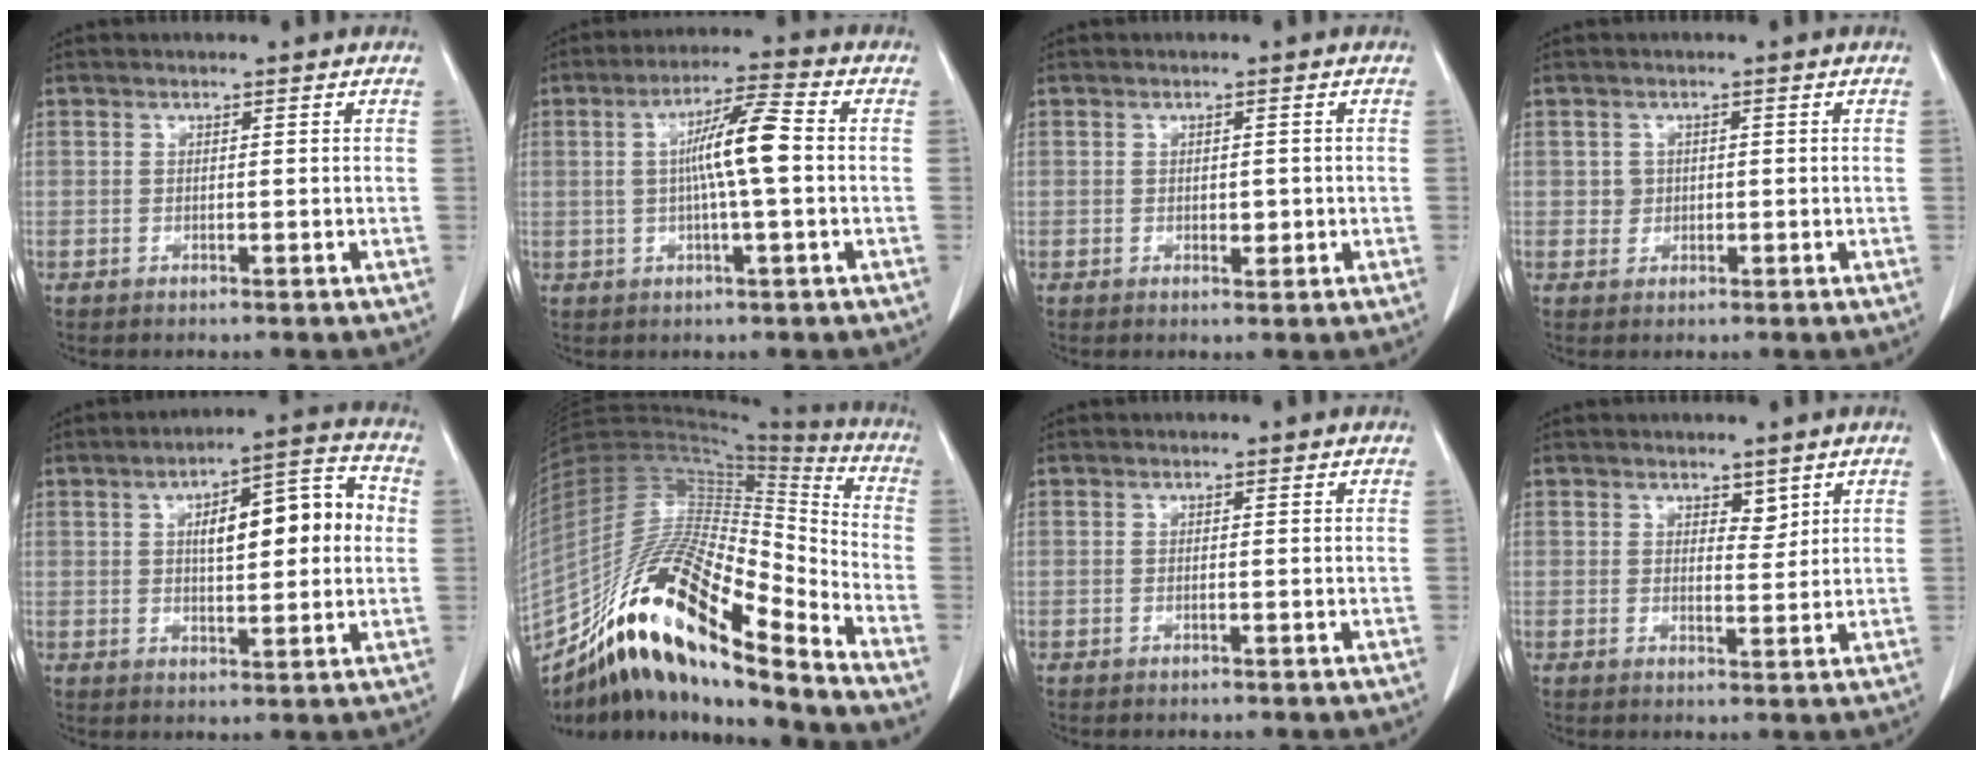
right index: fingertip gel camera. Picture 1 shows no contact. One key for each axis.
{"total": 8.2, "fx": 0.4, "fy": 0.5, "fz": 8.2, "tx": -0.146, "ty": 0.013, "tz": 0.005}
{"total": 1.6, "fx": 0.0, "fy": 1.0, "fz": 1.2, "tx": -0.013, "ty": 0.001, "tz": 0.007}
{"total": 1.6, "fx": 0.3, "fy": 1.5, "fz": 0.2, "tx": 0.002, "ty": 0.005, "tz": 0.009}
{"total": 12.4, "fx": 2.0, "fy": 3.6, "fz": 11.7, "tx": -0.169, "ty": 0.034, "tz": 0.029}
{"total": 24.8, "fx": -16.5, "fy": 4.6, "fz": 17.9, "tx": -0.337, "ty": -0.009, "tz": -0.298}
{"total": 0.0}
{"total": 2.3, "fx": 1.6, "fy": 1.2, "fz": 1.2, "tx": -0.016, "ty": -0.006, "tz": 0.027}